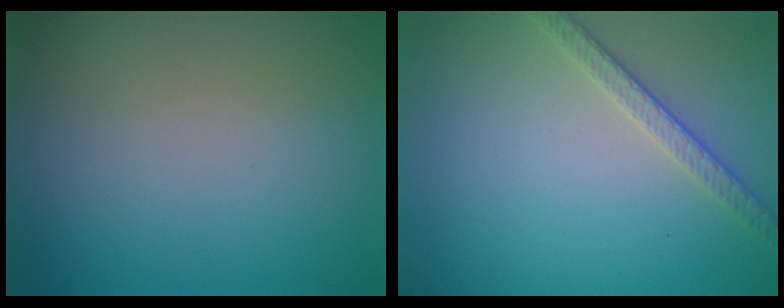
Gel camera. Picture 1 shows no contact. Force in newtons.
{"total": 2.5, "press": 2.2, "slide": 1.2}